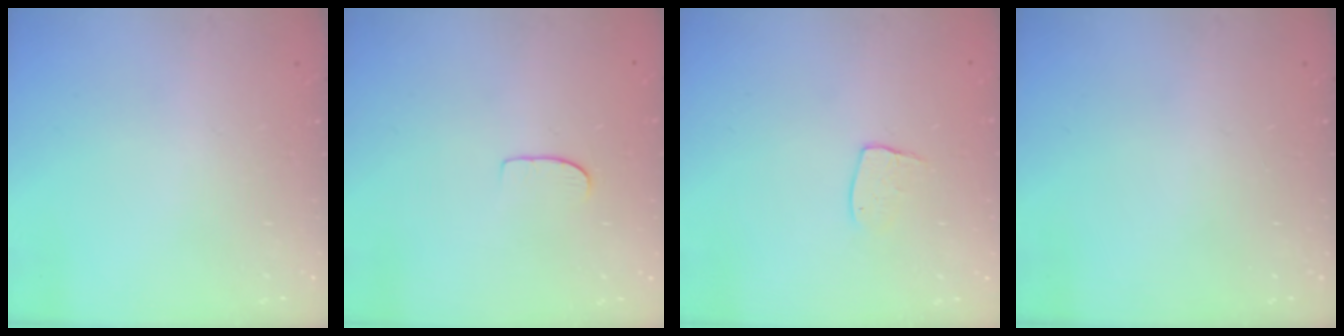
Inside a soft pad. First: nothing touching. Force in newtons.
{"total": 6.1, "press": 6.1, "slide": 0.5}
{"total": 6.6, "press": 6.6, "slide": 0.4}
{"total": 0.0}